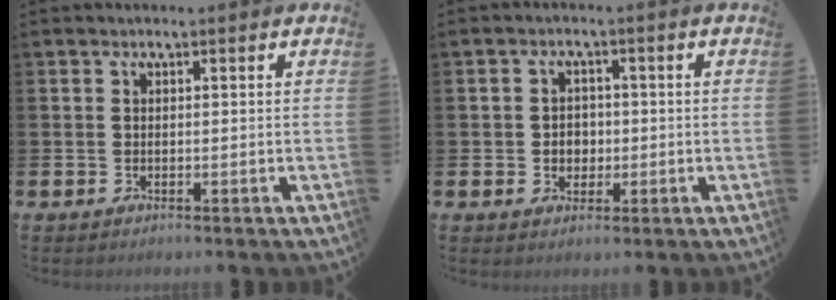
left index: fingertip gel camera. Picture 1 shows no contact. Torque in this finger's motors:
{"motor_torque": [0.39, -0.23, 0.06, 0.06]}